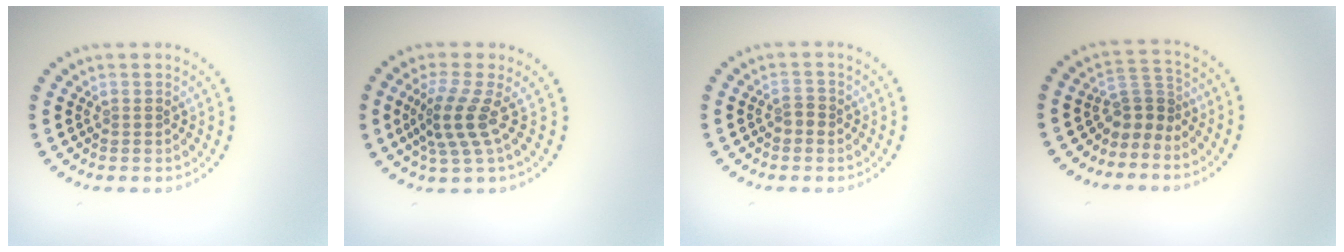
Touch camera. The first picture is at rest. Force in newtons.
{"total": 3.5, "press": 2.7, "slide": 2.3}
{"total": 1.2, "press": 1.1, "slide": 0.4}
{"total": 2.8, "press": 1.8, "slide": 2.2}